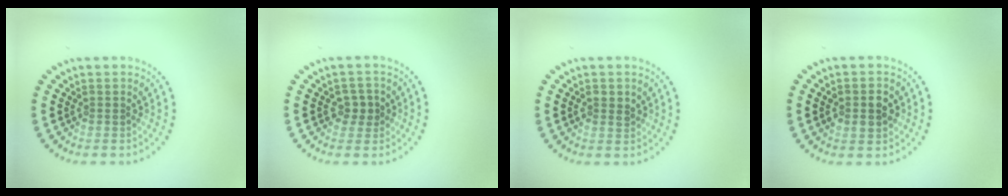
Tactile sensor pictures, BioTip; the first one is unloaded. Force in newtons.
{"total": 1.9, "press": 1.8, "slide": 0.6}
{"total": 1.4, "press": 1.4, "slide": 0.2}
{"total": 3.1, "press": 3.1, "slide": 0.1}